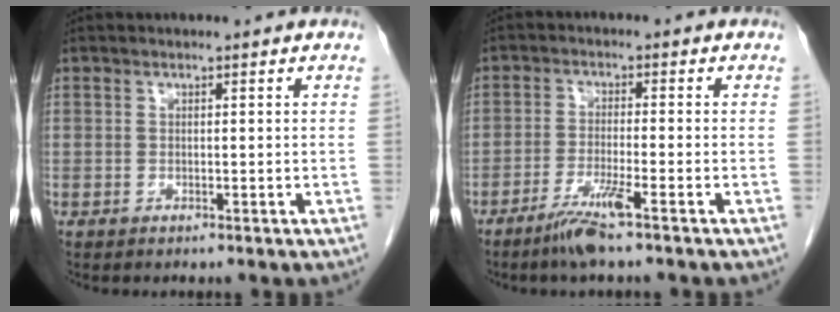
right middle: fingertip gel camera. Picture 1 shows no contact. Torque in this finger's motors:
{"motor_torque": [-0.02, -0.22, 0.09, 0.04]}